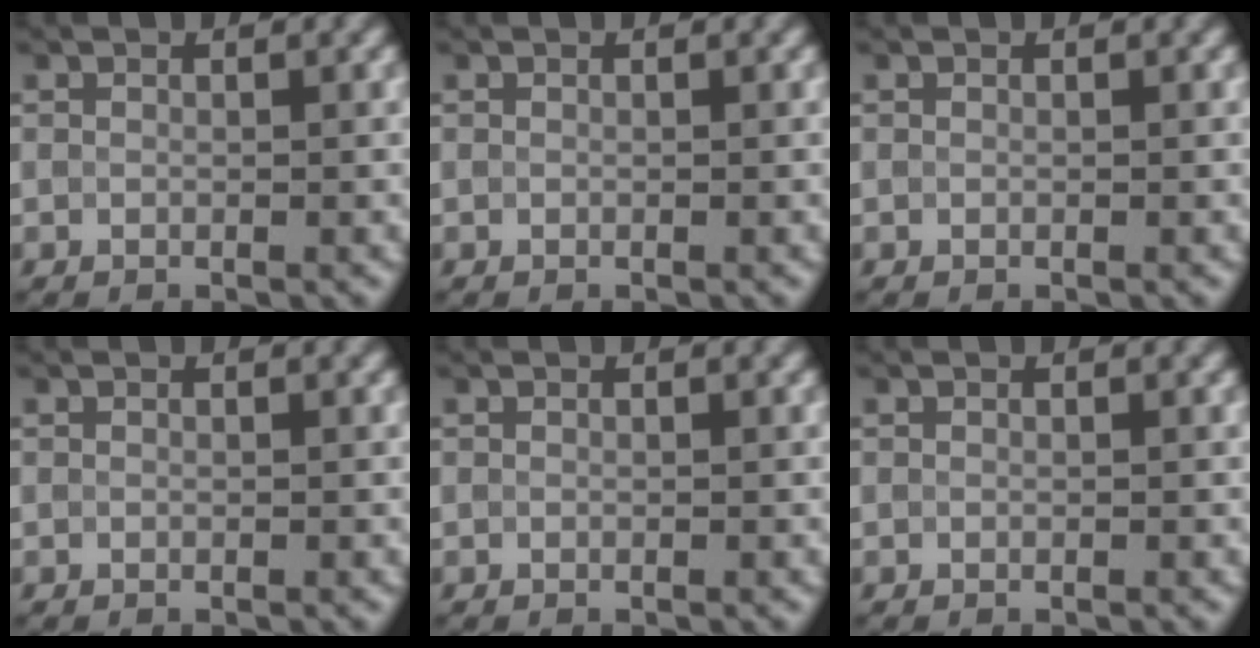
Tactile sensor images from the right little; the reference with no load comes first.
{"total": 0.0}
{"total": 0.0}
{"total": 0.0}
{"total": 0.0}
{"total": 0.0}